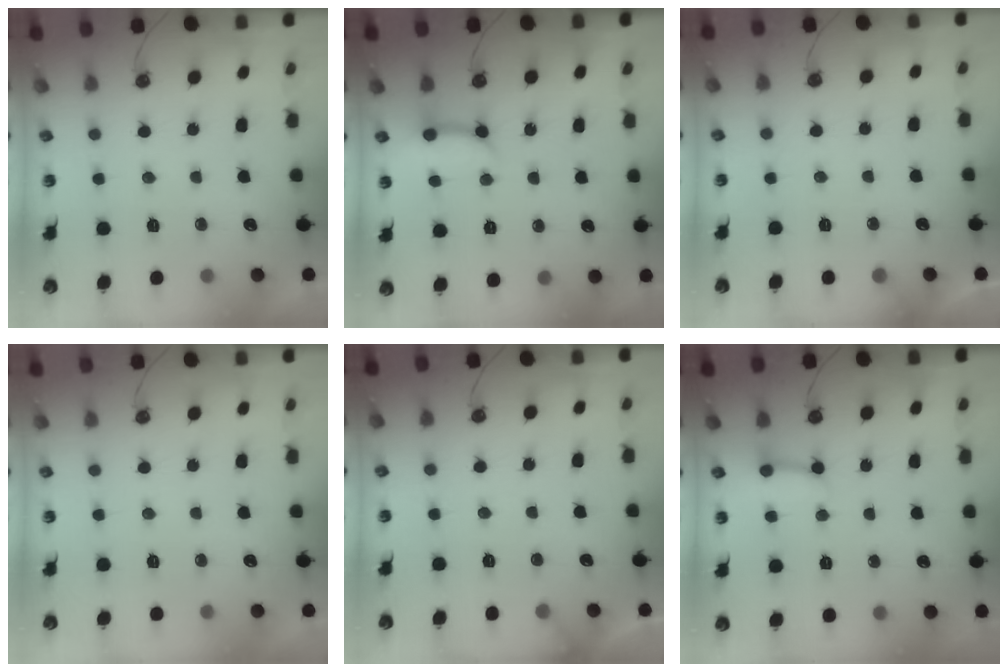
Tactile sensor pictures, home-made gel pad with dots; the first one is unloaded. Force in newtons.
{"total": 11.0, "press": 10.9, "slide": 1.2}
{"total": 2.6, "press": 2.6, "slide": 0.3}
{"total": 0.0}
{"total": 2.5, "press": 2.5, "slide": 0.2}
{"total": 2.6, "press": 2.6, "slide": 0.1}